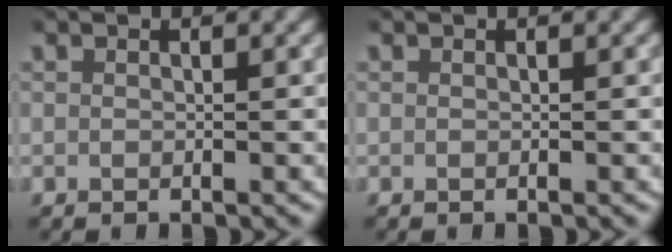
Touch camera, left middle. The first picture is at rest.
{"total": 0.0}